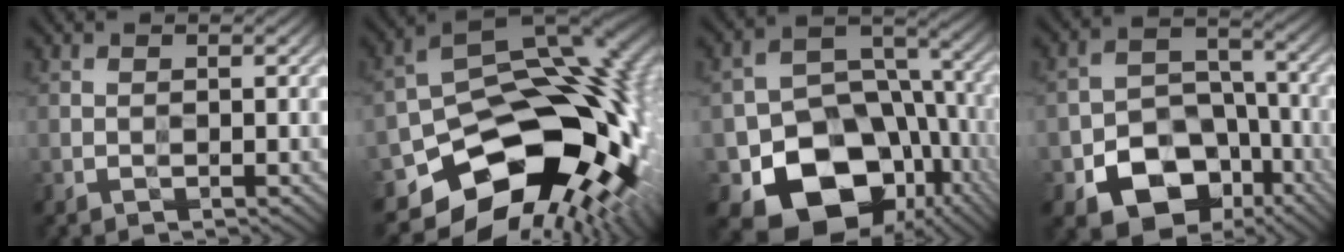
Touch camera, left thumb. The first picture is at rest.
{"total": 18.8, "force": [-6.9, 11.8, 13.0], "torque": [-0.197, -0.042, -0.093]}
{"total": 17.5, "force": [-6.8, 12.9, 9.7], "torque": [-0.155, -0.046, -0.096]}
{"total": 13.7, "force": [-7.0, 9.4, 7.0], "torque": [-0.127, -0.027, -0.115]}